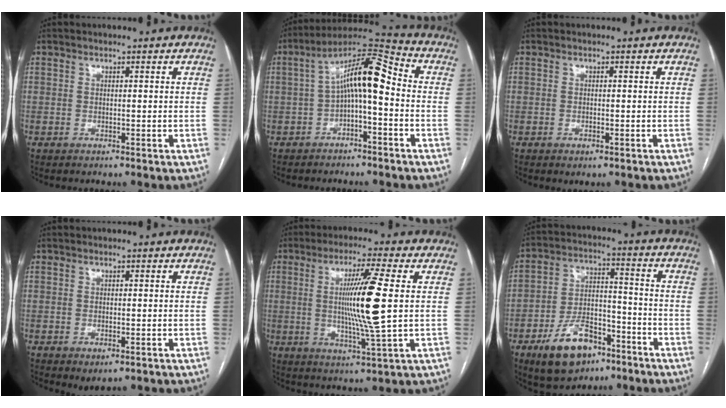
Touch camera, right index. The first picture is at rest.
{"total": 10.9, "force": [-0.4, 2.8, 10.6], "torque": [-0.180, 0.048, -0.007]}
{"total": 1.0, "force": [-0.5, 0.2, 0.8], "torque": [-0.014, -0.003, -0.005]}
{"total": 2.2, "force": [-1.0, 0.9, 1.7], "torque": [-0.025, -0.004, -0.005]}
{"total": 11.7, "force": [1.1, -1.0, 11.6], "torque": [-0.216, -0.011, 0.020]}
{"total": 12.5, "force": [-7.5, 6.5, 7.5], "torque": [-0.139, 0.014, -0.123]}